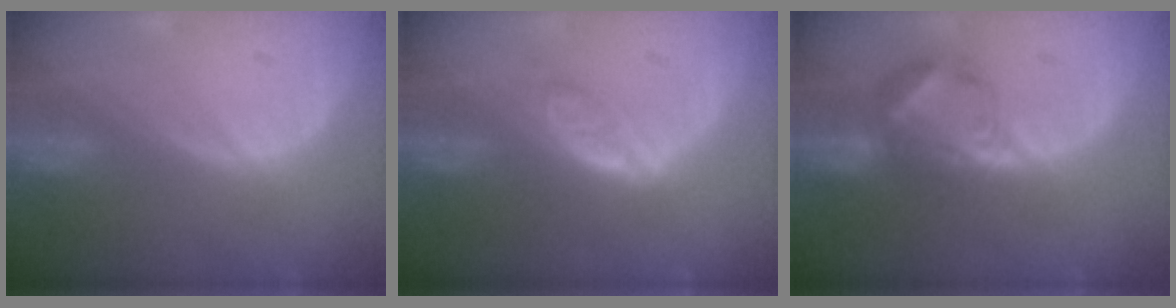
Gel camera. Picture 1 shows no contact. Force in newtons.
{"total": 4.9, "press": 4.2, "slide": 2.4}
{"total": 6.0, "press": 6.0, "slide": 0.3}